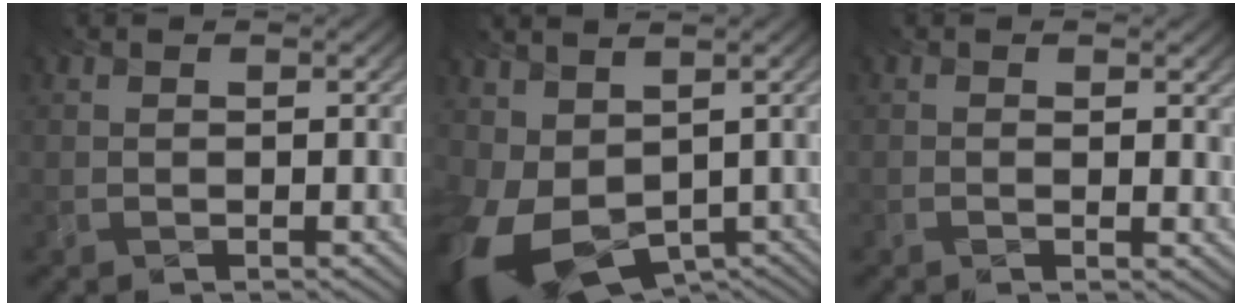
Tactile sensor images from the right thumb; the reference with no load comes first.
{"total": 12.1, "force": [-2.8, 8.3, 8.3], "torque": [-0.231, -0.041, -0.012]}
{"total": 2.0, "force": [1.2, 0.6, 1.6], "torque": [-0.021, -0.001, 0.017]}